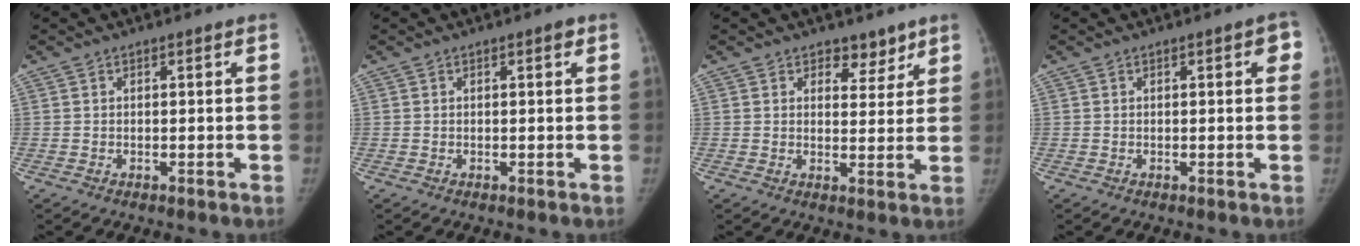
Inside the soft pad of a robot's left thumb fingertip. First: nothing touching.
{"total": 0.8, "force": [0.4, 0.2, 0.6], "torque": [-0.010, 0.000, 0.004]}
{"total": 4.4, "force": [3.2, 2.7, 1.3], "torque": [0.014, -0.021, 0.048]}
{"total": 2.5, "force": [0.8, 1.0, 2.1], "torque": [-0.016, 0.003, 0.005]}